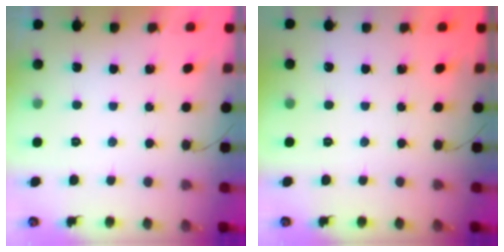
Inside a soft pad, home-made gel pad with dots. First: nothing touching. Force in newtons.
{"total": 0.0}